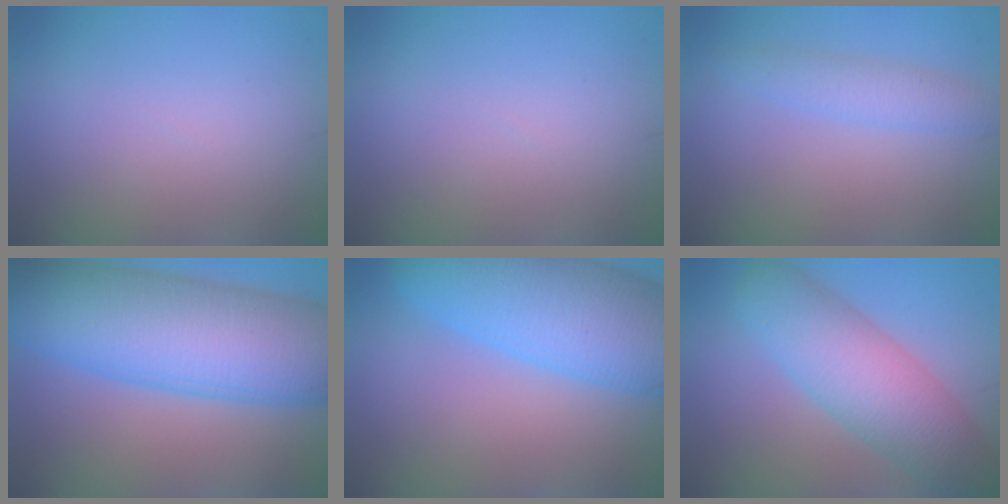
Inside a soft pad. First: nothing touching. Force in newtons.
{"total": 0.0}
{"total": 2.3, "press": 2.3, "slide": 0.1}
{"total": 13.8, "press": 13.8, "slide": 0.3}
{"total": 11.9, "press": 11.9, "slide": 0.6}
{"total": 7.6, "press": 7.6, "slide": 0.4}